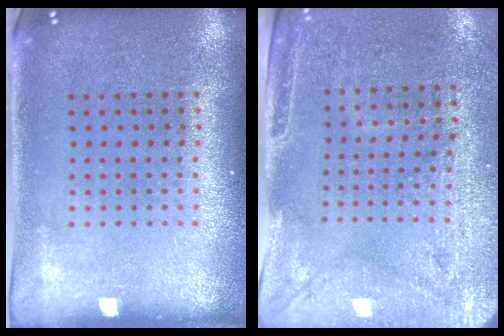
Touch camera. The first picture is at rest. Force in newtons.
{"total": 2.9, "press": 2.4, "slide": 1.5}